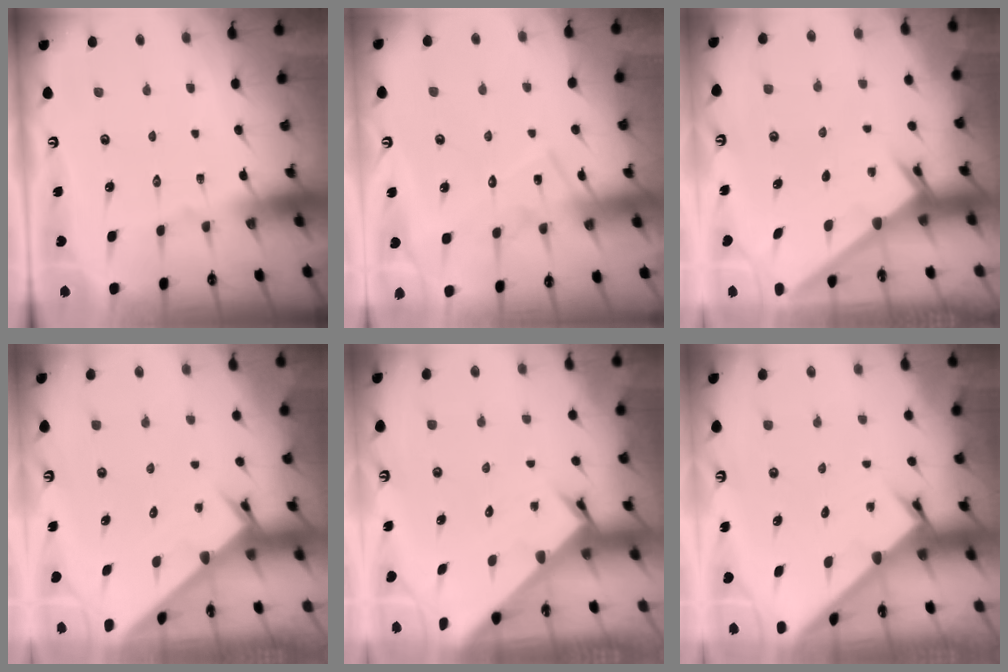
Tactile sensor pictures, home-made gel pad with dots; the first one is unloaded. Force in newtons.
{"total": 12.5, "press": 12.4, "slide": 0.7}
{"total": 2.3, "press": 2.3, "slide": 0.2}
{"total": 2.9, "press": 2.9, "slide": 0.1}
{"total": 2.6, "press": 2.6, "slide": 0.2}
{"total": 1.8, "press": 1.8, "slide": 0.2}